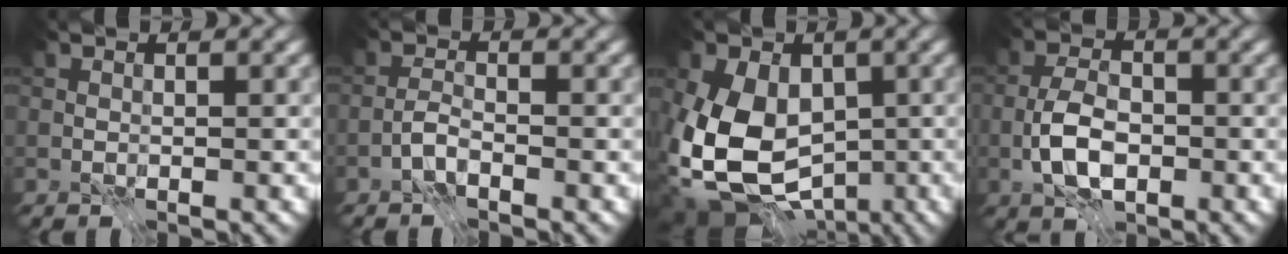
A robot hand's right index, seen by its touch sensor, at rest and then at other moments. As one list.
[{"total": 1.9, "force": [-1.7, 0.4, 0.9], "torque": [-0.015, 0.005, -0.041]}, {"total": 14.2, "force": [-2.6, 10.1, 9.6], "torque": [-0.165, -0.017, -0.047]}, {"total": 5.1, "force": [-2.1, 2.7, 3.8], "torque": [-0.071, 0.001, -0.046]}]